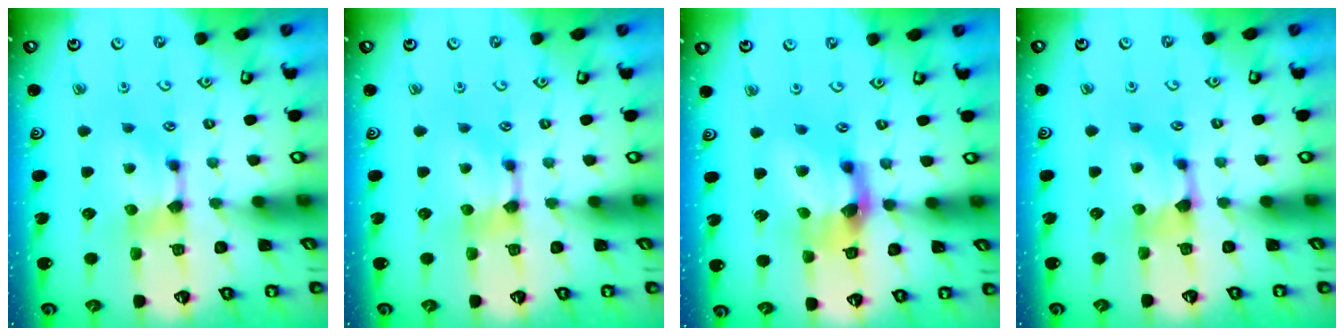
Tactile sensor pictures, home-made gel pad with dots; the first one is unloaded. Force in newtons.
{"total": 0.0}
{"total": 5.3, "press": 4.8, "slide": 2.2}
{"total": 0.9, "press": 0.6, "slide": 0.7}